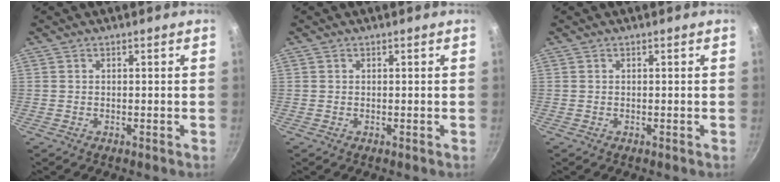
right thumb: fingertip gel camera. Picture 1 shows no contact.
{"total": 0.0}
{"total": 0.0}